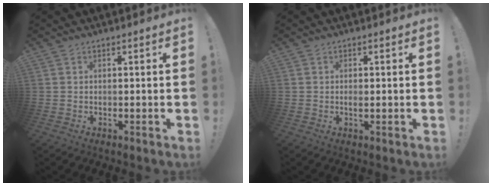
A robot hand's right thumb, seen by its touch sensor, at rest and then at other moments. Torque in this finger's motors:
{"motor_torque": [-0.18, 0.17, -0.01, 0.06, 0.04]}